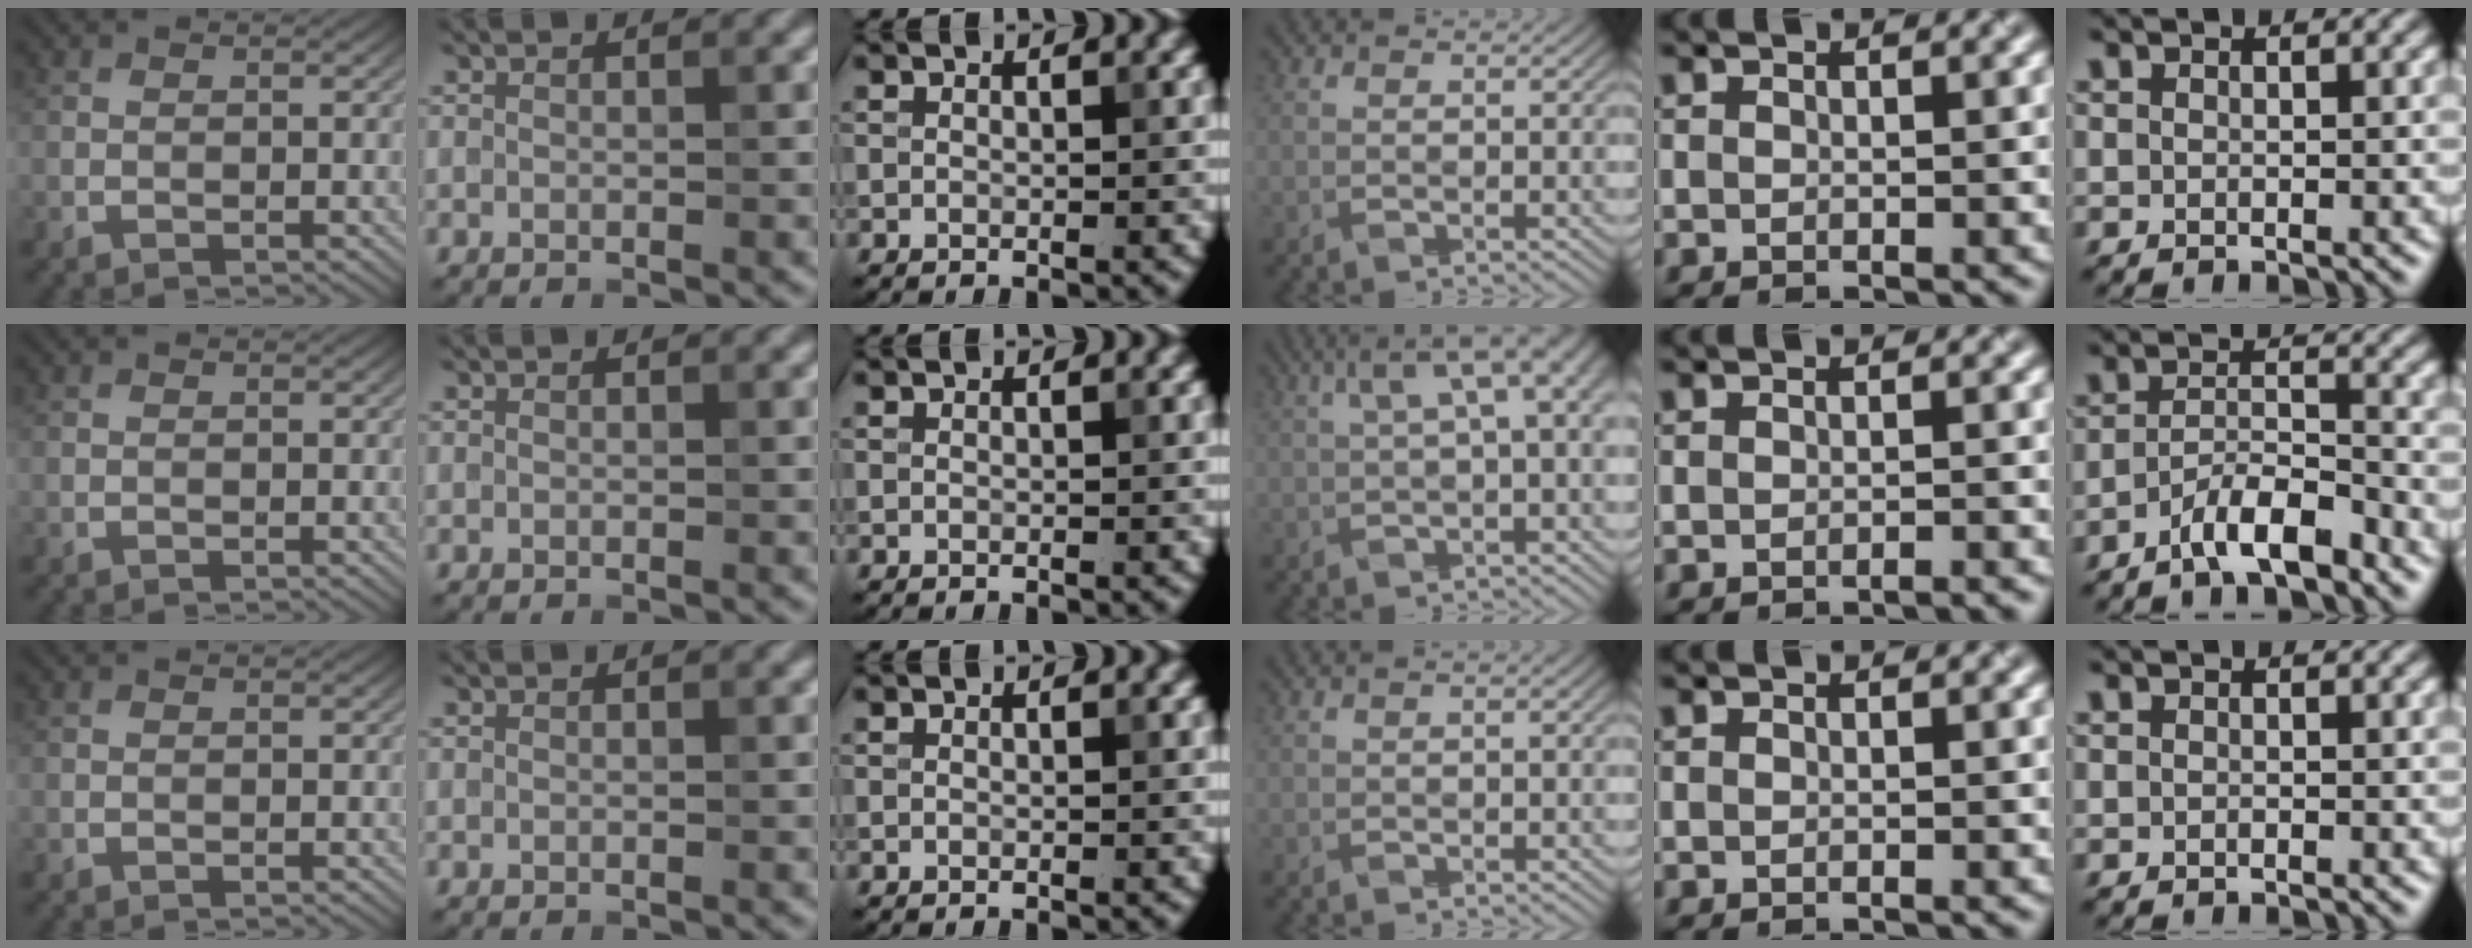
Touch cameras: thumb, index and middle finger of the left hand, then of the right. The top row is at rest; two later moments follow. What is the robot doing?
{"motion": "pour", "object": "sugar"}